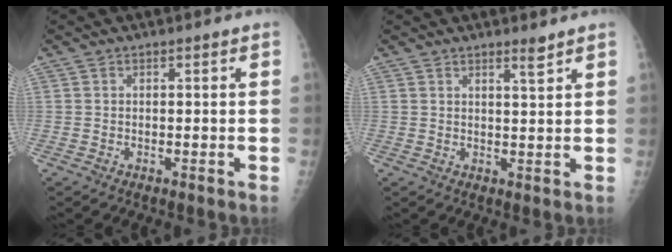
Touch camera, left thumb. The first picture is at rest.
{"total": 2.3, "force": [1.8, 0.2, 1.3], "torque": [-0.021, -0.018, 0.030]}